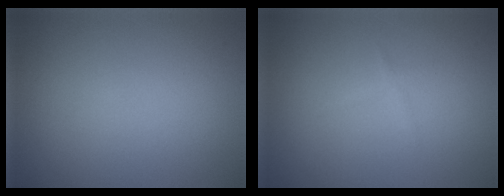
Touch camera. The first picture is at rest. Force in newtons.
{"total": 0.7, "press": 0.7, "slide": 0.1}